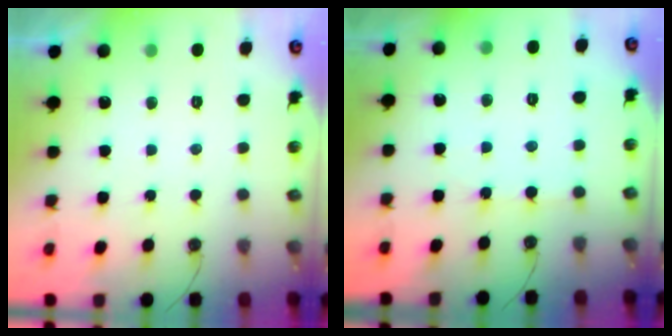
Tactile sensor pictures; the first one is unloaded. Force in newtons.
{"total": 2.2, "press": 2.1, "slide": 0.3}